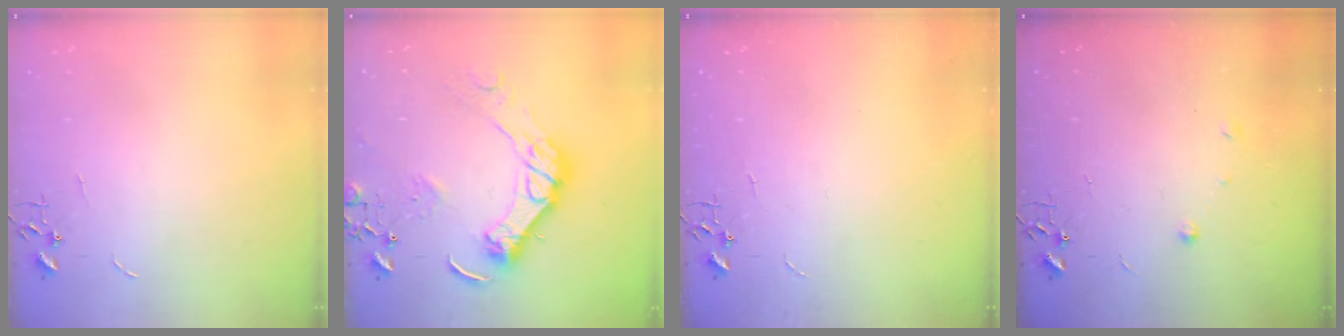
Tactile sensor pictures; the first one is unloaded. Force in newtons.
{"total": 14.9, "press": 14.9, "slide": 0.9}
{"total": 0.0}
{"total": 5.0, "press": 4.9, "slide": 0.8}